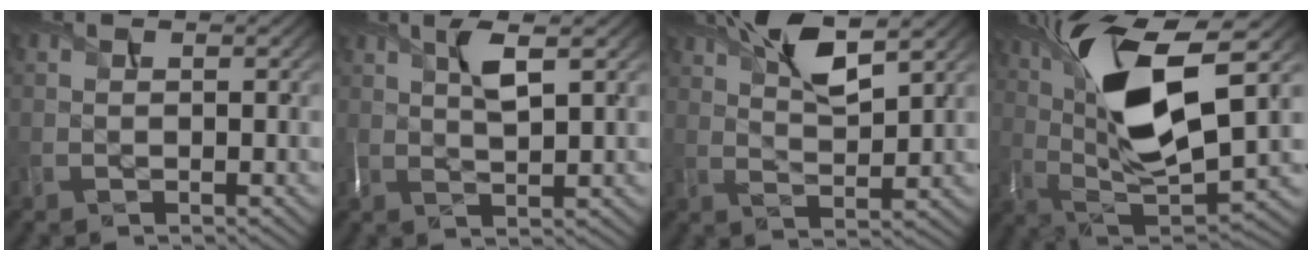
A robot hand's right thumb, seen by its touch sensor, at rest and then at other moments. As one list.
[{"total": 4.2, "force": [1.9, 0.9, 3.6], "torque": [-0.085, 0.002, 0.037]}, {"total": 8.2, "force": [4.8, 2.4, 6.2], "torque": [-0.122, 0.010, 0.093]}, {"total": 16.2, "force": [4.8, 6.0, 14.3], "torque": [-0.283, 0.003, 0.085]}]